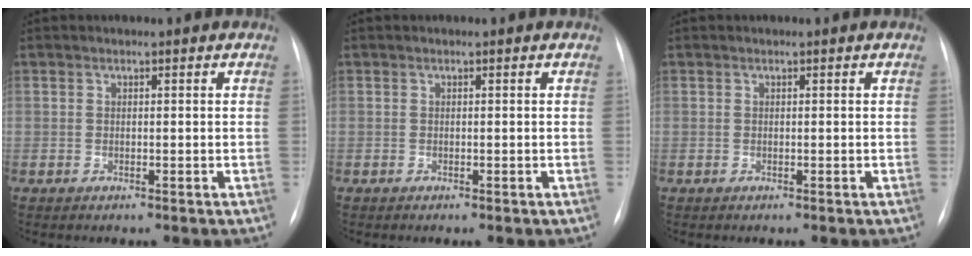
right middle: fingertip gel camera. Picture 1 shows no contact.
{"total": 0.0}
{"total": 0.0}